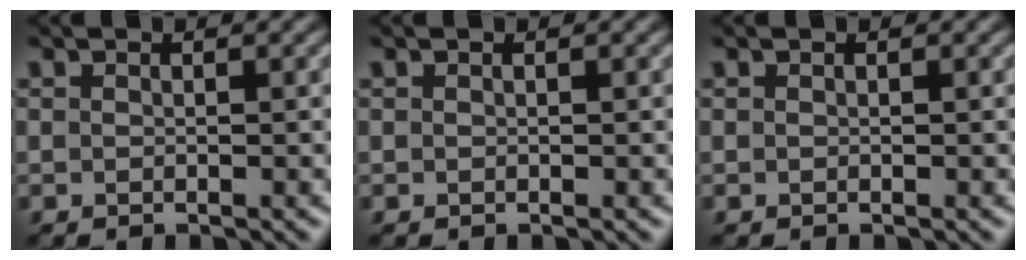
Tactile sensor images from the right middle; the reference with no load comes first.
{"total": 0.0}
{"total": 0.0}